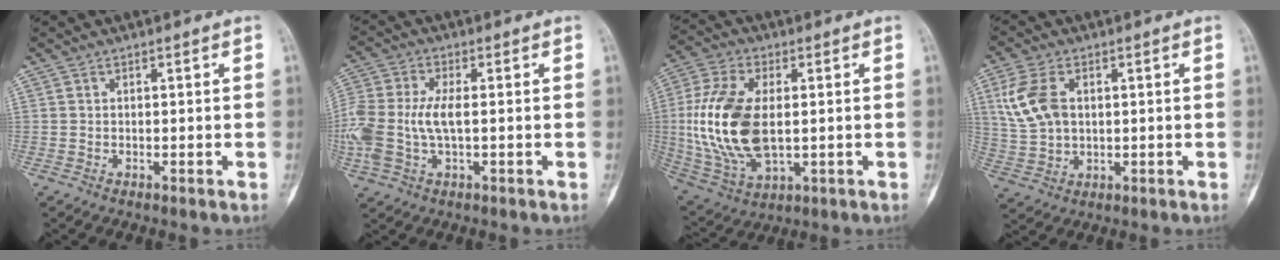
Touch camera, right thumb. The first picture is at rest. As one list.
[{"total": 12.7, "force": [-0.7, 6.7, 10.8], "torque": [-0.277, 0.011, -0.010]}, {"total": 18.5, "force": [0.3, 10.2, 15.5], "torque": [-0.325, -0.012, 0.015]}, {"total": 9.5, "force": [2.4, 6.2, 6.8], "torque": [-0.140, -0.001, 0.052]}]